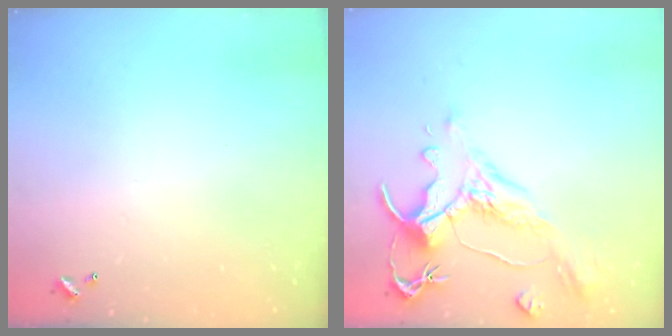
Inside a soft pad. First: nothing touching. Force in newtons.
{"total": 1.6, "press": 0.4, "slide": 1.6}